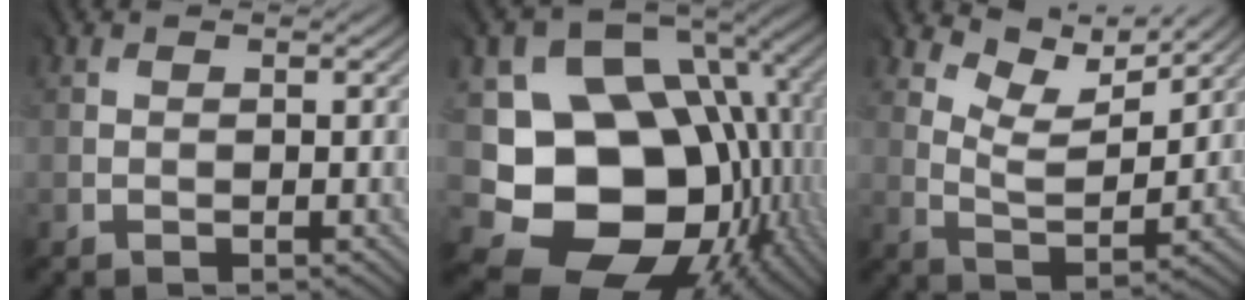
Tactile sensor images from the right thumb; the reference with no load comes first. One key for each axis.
{"total": 16.3, "fx": -2.6, "fy": 13.1, "fz": 9.3, "tx": -0.157, "ty": -0.039, "tz": -0.025}
{"total": 6.2, "fx": 5.4, "fy": 1.3, "fz": 2.8, "tx": -0.067, "ty": -0.001, "tz": 0.105}